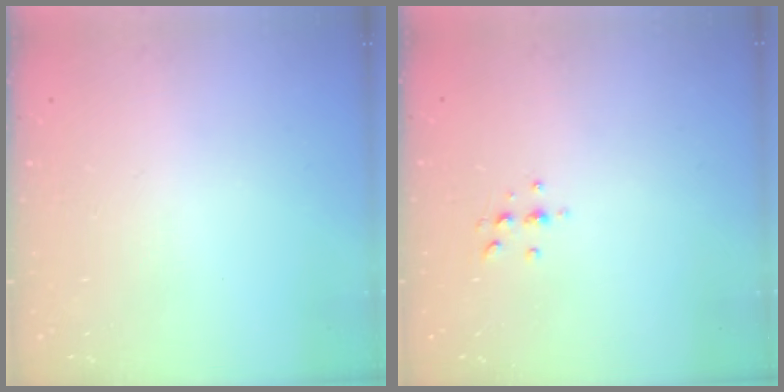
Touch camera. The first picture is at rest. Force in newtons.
{"total": 3.5, "press": 3.4, "slide": 0.3}